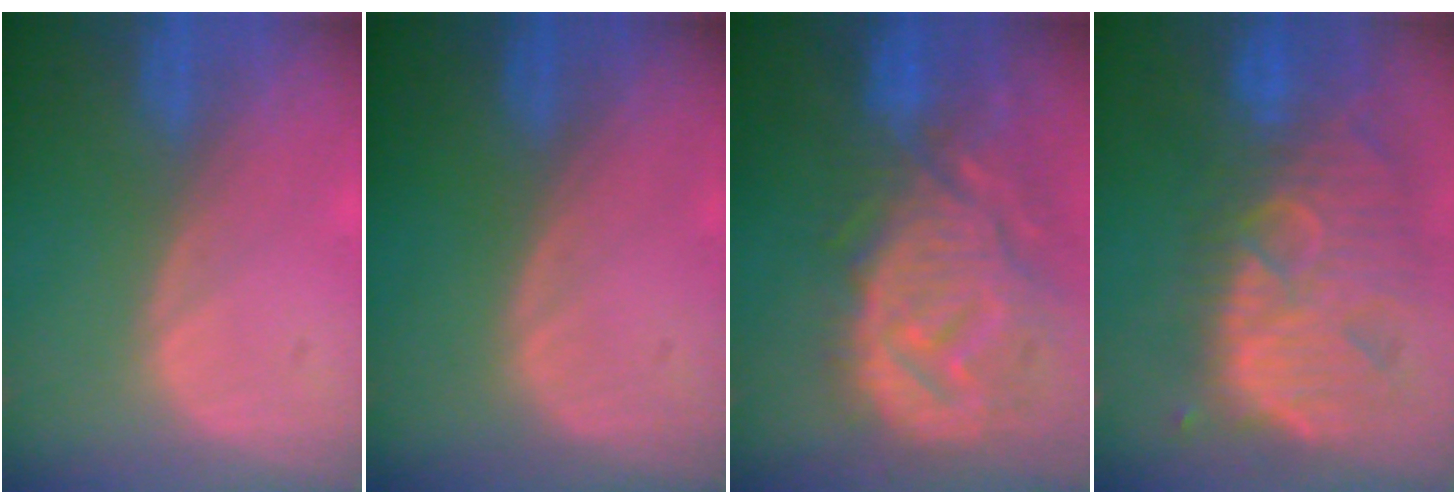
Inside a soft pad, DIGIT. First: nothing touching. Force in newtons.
{"total": 0.0}
{"total": 13.3, "press": 11.6, "slide": 6.4}
{"total": 13.0, "press": 11.3, "slide": 6.5}